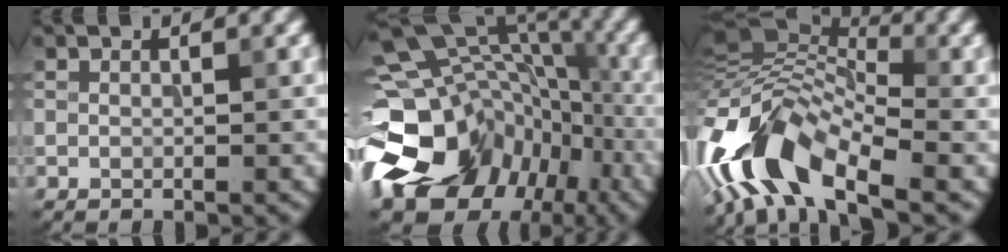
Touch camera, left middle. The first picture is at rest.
{"total": 16.6, "force": [-6.2, 13.1, 8.1], "torque": [-0.165, 0.004, -0.092]}
{"total": 9.9, "force": [-4.4, 5.0, 7.4], "torque": [-0.127, 0.018, -0.097]}